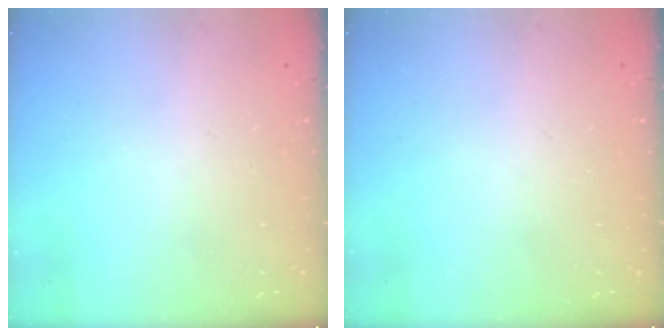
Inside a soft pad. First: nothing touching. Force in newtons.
{"total": 0.0}